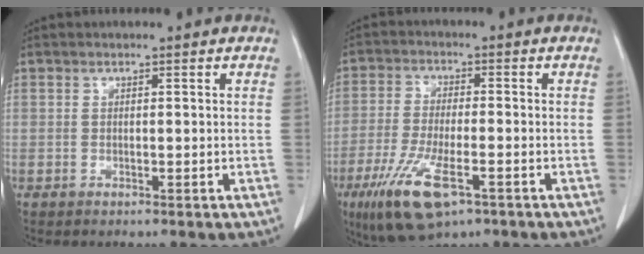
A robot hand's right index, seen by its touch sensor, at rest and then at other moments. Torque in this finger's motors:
{"motor_torque": [1.47, -0.67, 0.59, 0.20]}